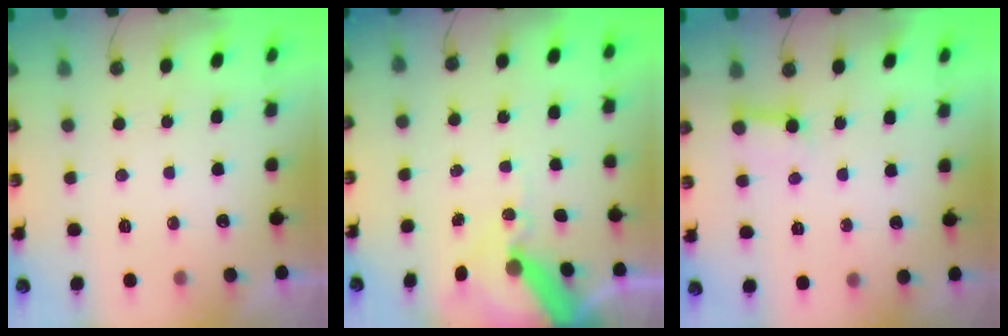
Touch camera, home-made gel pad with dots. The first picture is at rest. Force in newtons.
{"total": 11.2, "press": 11.1, "slide": 1.4}
{"total": 4.1, "press": 4.1, "slide": 0.4}